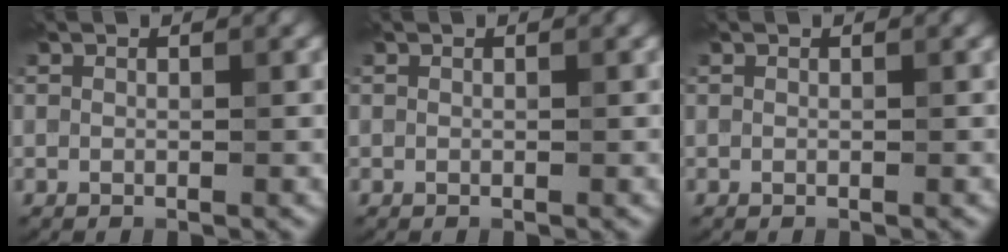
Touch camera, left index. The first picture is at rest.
{"total": 0.0}
{"total": 0.0}